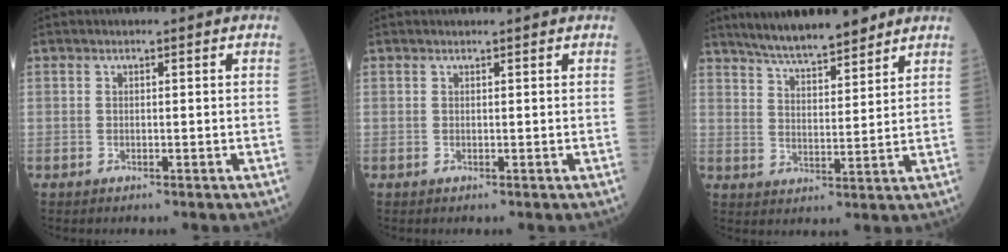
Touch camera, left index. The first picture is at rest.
{"total": 1.6, "force": [1.5, 0.1, 0.4], "torque": [-0.008, 0.008, 0.016]}
{"total": 11.7, "force": [10.1, 1.8, 5.7], "torque": [-0.088, 0.011, 0.162]}